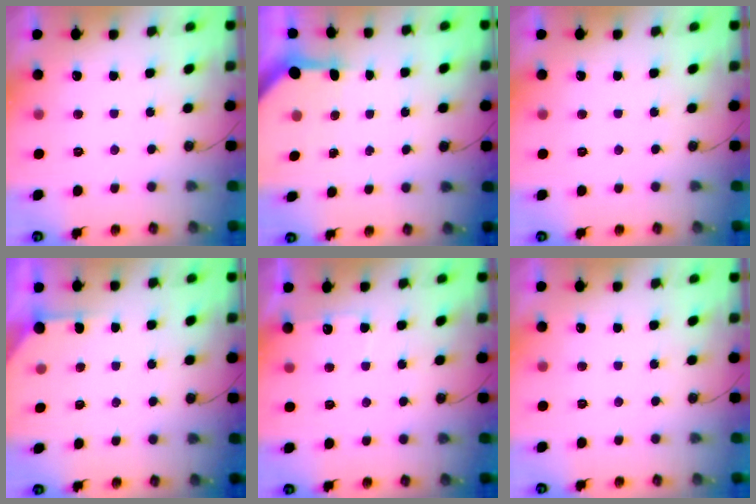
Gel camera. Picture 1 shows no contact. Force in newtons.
{"total": 3.4, "press": 3.4, "slide": 0.4}
{"total": 0.0}
{"total": 2.7, "press": 2.7, "slide": 0.3}
{"total": 4.8, "press": 4.7, "slide": 0.6}
{"total": 0.0}